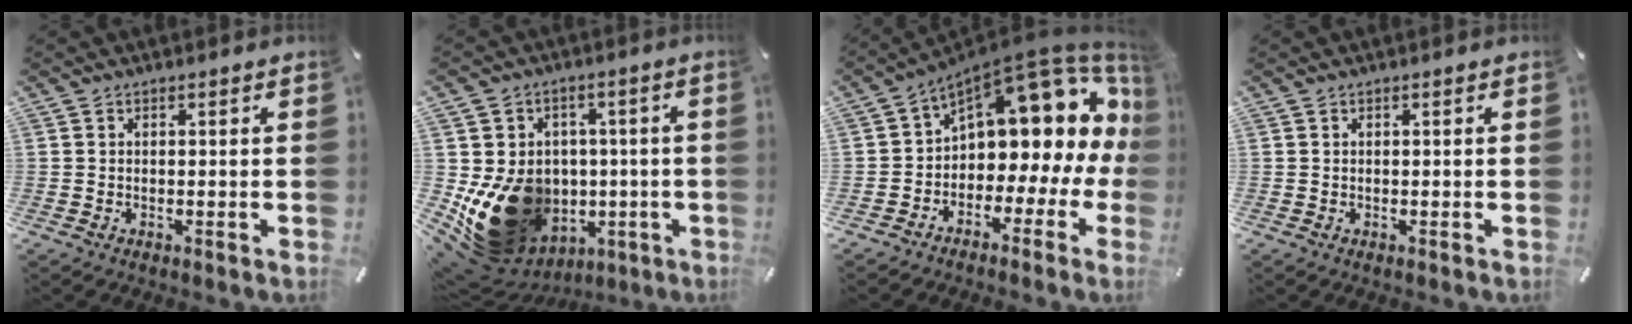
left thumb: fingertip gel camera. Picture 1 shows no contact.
{"total": 18.8, "force": [-3.3, 15.5, 10.1], "torque": [-0.171, 0.000, -0.030]}
{"total": 14.7, "force": [7.9, 8.0, 9.5], "torque": [-0.126, -0.071, 0.128]}
{"total": 0.0}